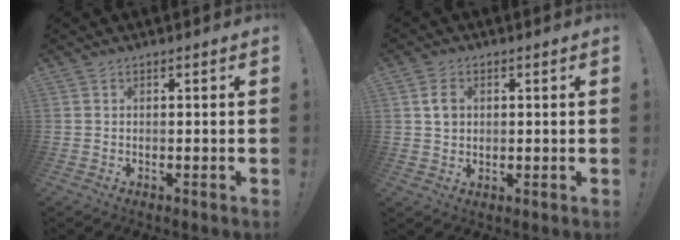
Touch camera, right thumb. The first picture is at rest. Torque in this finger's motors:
{"motor_torque": [0.18, 0.61, -0.17, 0.22, 0.03]}